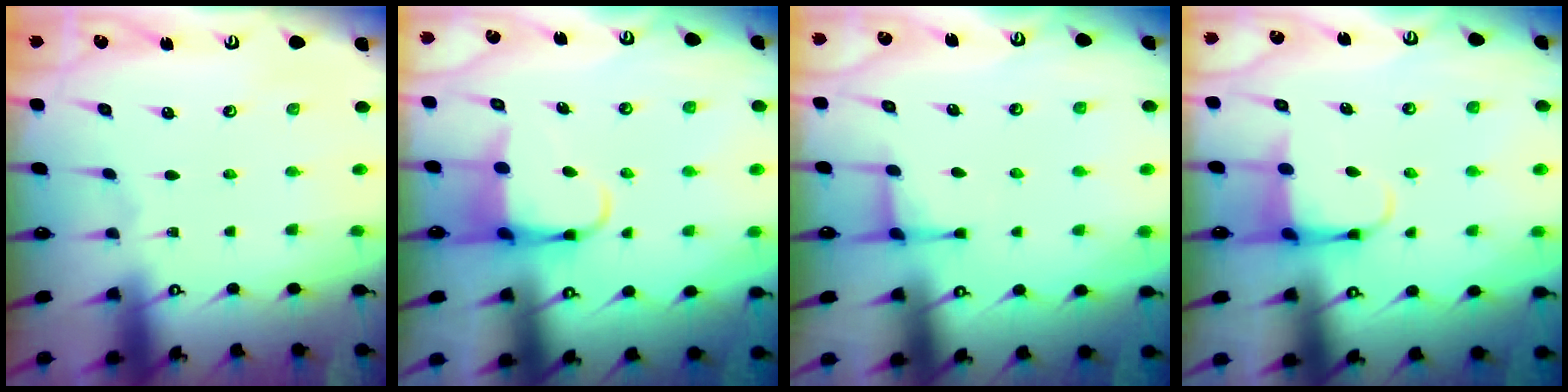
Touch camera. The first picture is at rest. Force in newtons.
{"total": 5.7, "press": 5.7, "slide": 0.8}
{"total": 2.5, "press": 2.3, "slide": 0.8}
{"total": 4.8, "press": 4.8, "slide": 0.6}